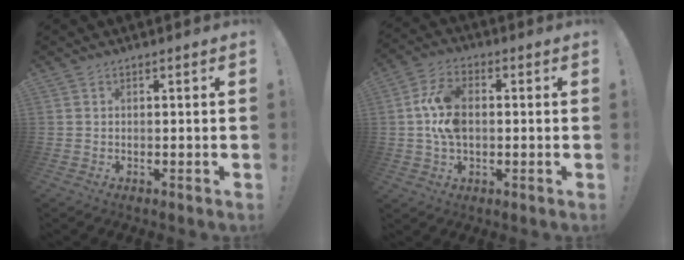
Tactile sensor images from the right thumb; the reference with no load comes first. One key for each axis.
{"total": 11.5, "fx": 0.4, "fy": 7.7, "fz": 8.5, "tx": -0.168, "ty": 0.011, "tz": 0.011}